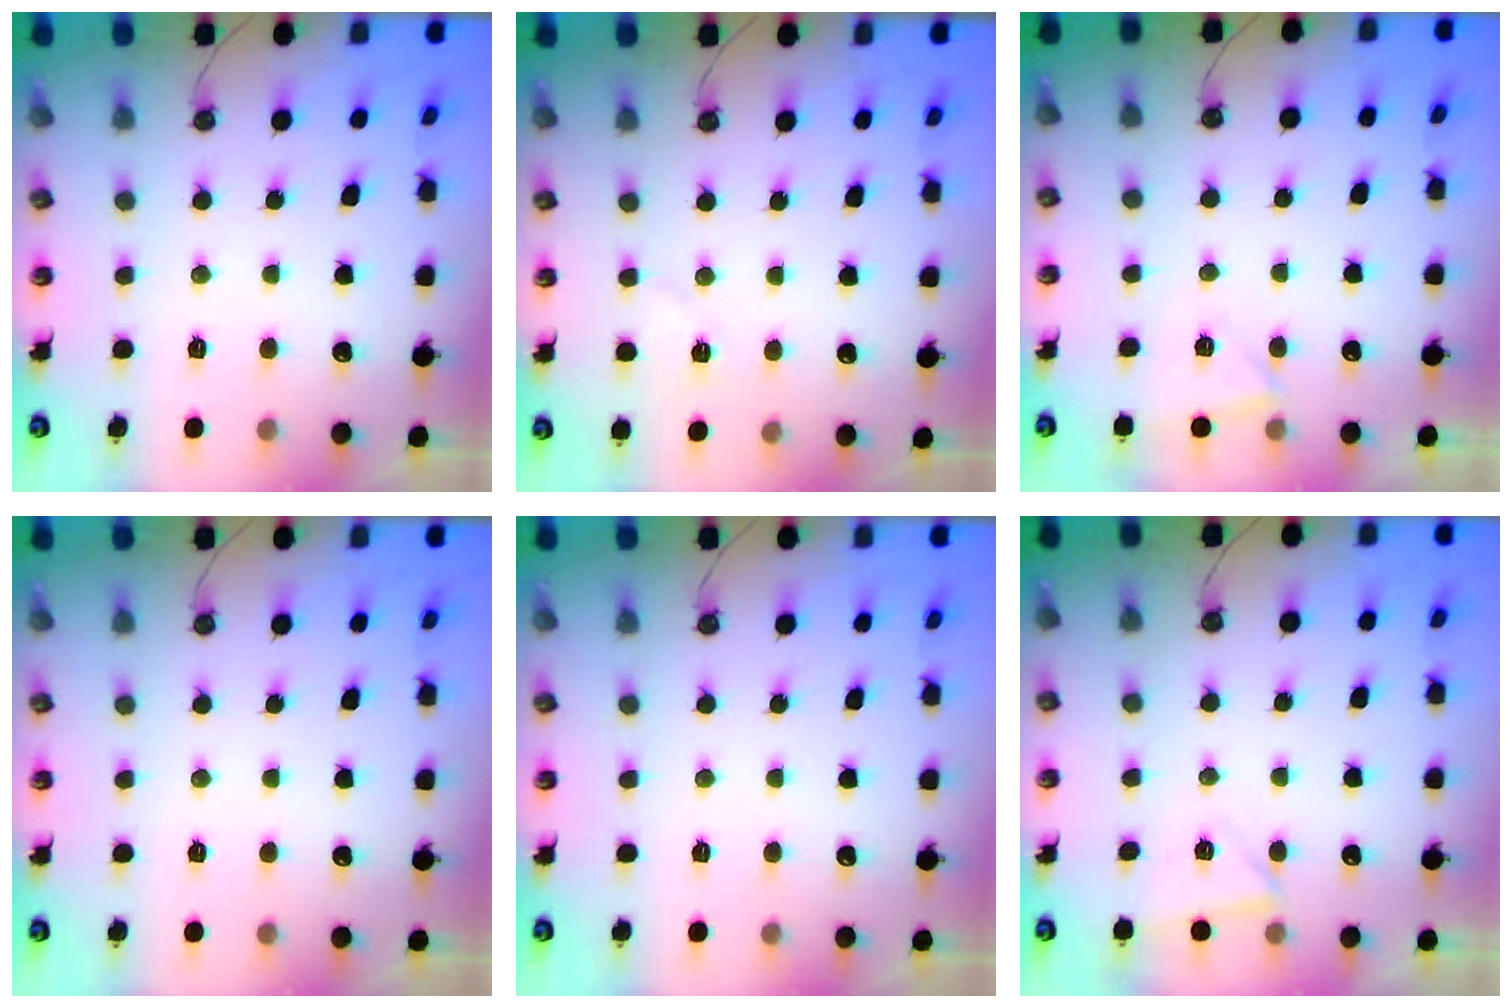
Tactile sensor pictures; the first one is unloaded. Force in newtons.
{"total": 5.2, "press": 4.5, "slide": 2.5}
{"total": 4.4, "press": 2.0, "slide": 4.0}
{"total": 0.0}
{"total": 0.0}
{"total": 3.7, "press": 3.7, "slide": 0.3}